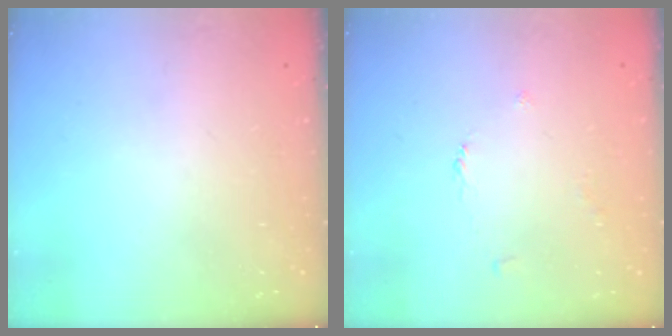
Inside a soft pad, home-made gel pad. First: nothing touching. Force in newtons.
{"total": 2.5, "press": 2.5, "slide": 0.4}